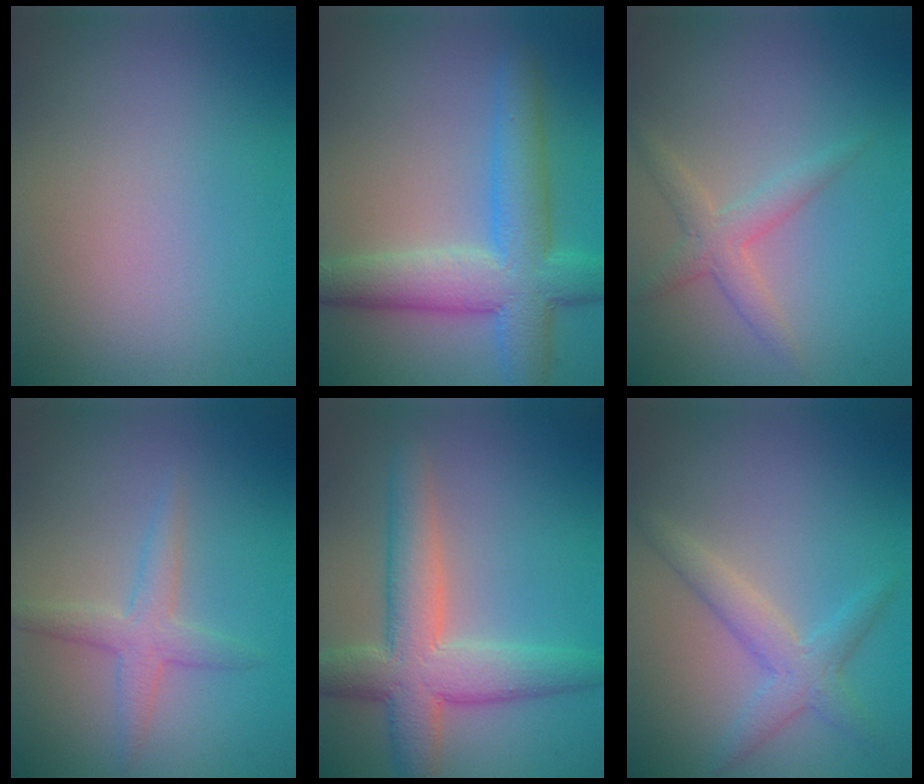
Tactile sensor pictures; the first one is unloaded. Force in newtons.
{"total": 6.7, "press": 6.7, "slide": 0.1}
{"total": 2.2, "press": 2.2, "slide": 0.1}
{"total": 2.4, "press": 2.4, "slide": 0.0}
{"total": 6.1, "press": 6.1, "slide": 0.4}
{"total": 2.6, "press": 2.6, "slide": 0.1}